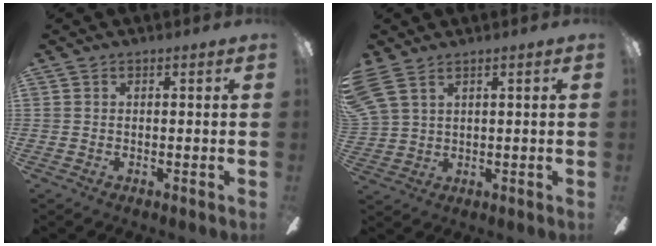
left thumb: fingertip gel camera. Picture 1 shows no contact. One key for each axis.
{"total": 4.9, "fx": 3.4, "fy": 2.4, "fz": 2.5, "tx": -0.056, "ty": -0.004, "tz": 0.070}